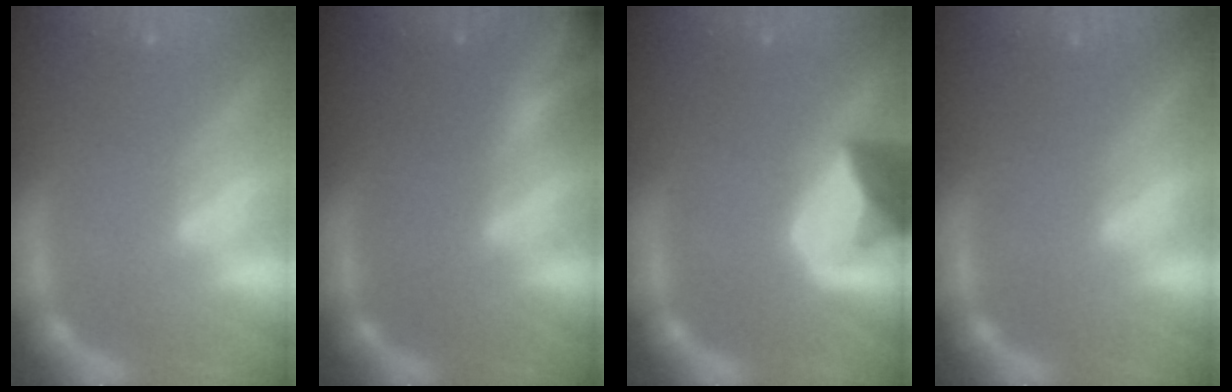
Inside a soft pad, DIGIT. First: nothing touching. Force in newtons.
{"total": 10.0}
{"total": 6.9}
{"total": 0.0}